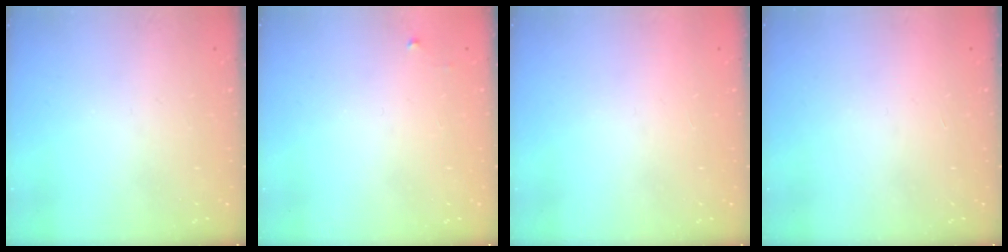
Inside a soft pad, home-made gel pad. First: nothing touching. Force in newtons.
{"total": 2.5, "press": 2.5, "slide": 0.4}
{"total": 1.5, "press": 1.5, "slide": 0.1}
{"total": 1.5, "press": 1.5, "slide": 0.1}